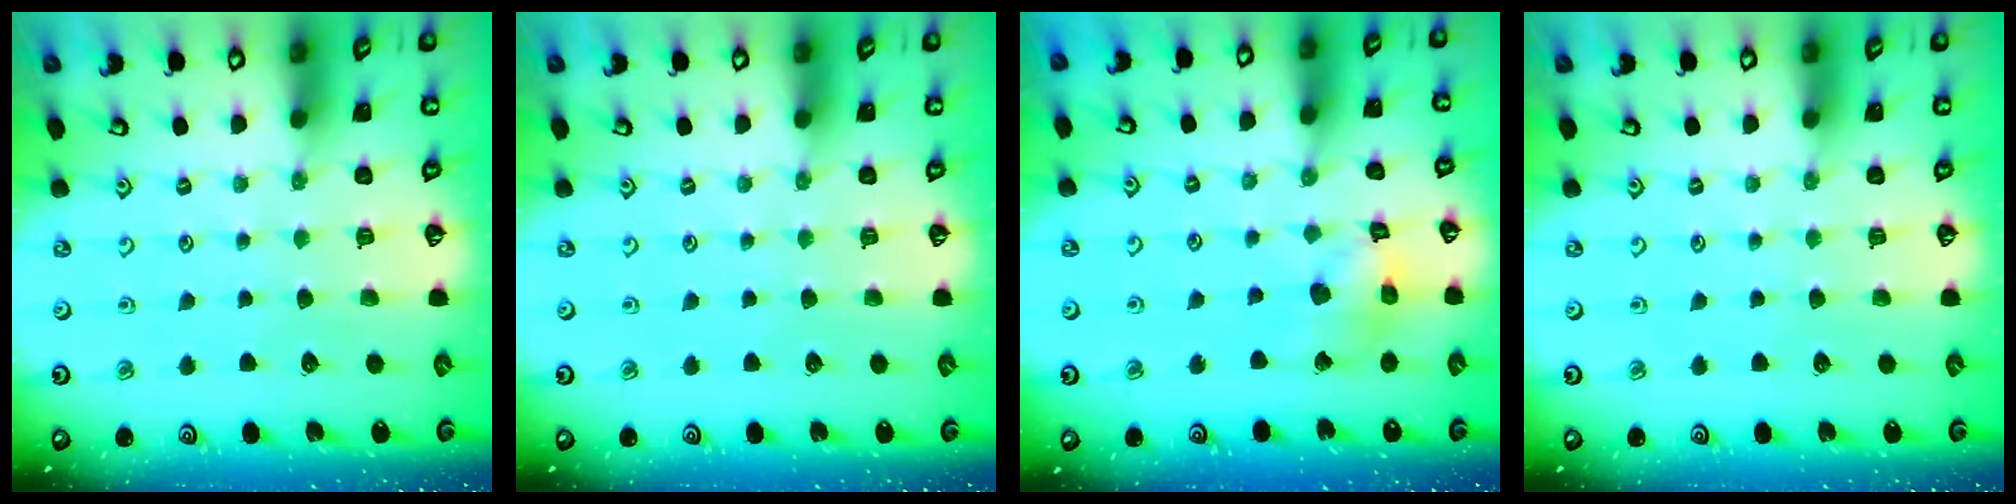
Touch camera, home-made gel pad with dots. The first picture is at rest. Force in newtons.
{"total": 0.0}
{"total": 10.5, "press": 10.4, "slide": 1.4}
{"total": 0.0}